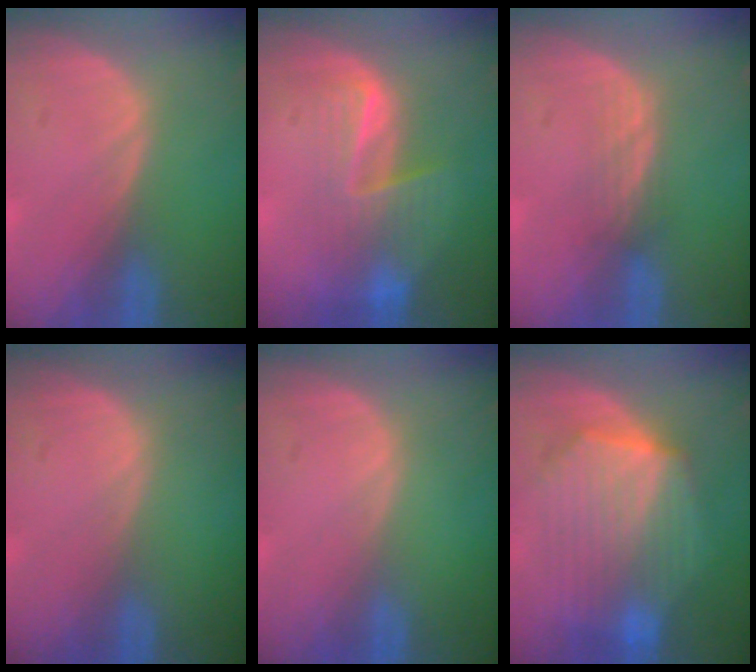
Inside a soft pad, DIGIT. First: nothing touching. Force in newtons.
{"total": 6.7, "press": 6.3, "slide": 2.2}
{"total": 2.3, "press": 2.2, "slide": 0.6}
{"total": 0.0}
{"total": 0.0}
{"total": 10.9, "press": 10.9, "slide": 0.7}